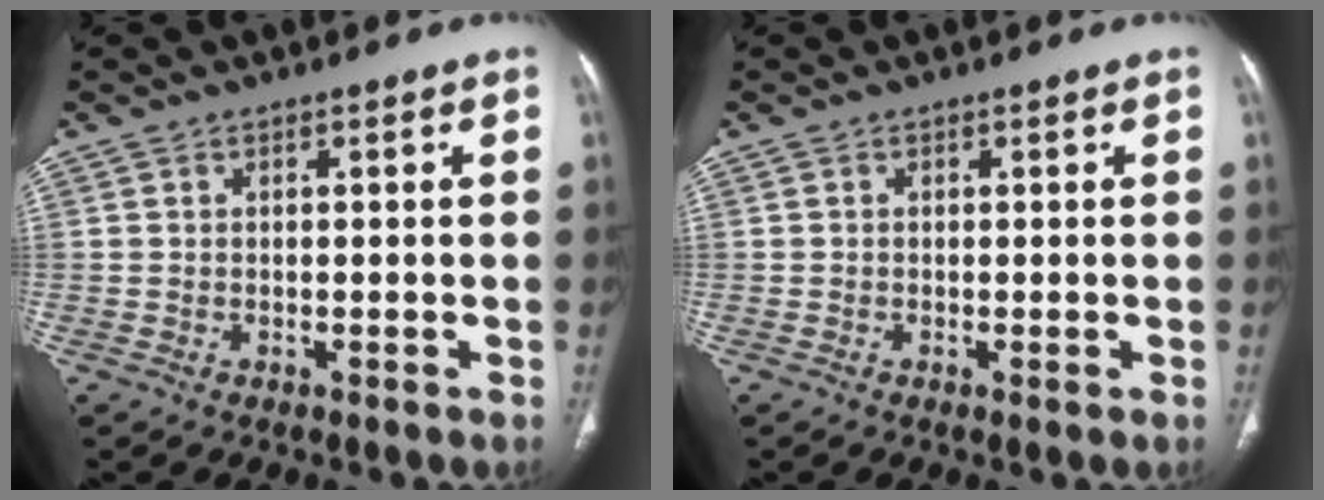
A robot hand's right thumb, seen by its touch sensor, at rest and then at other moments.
{"total": 0.0}